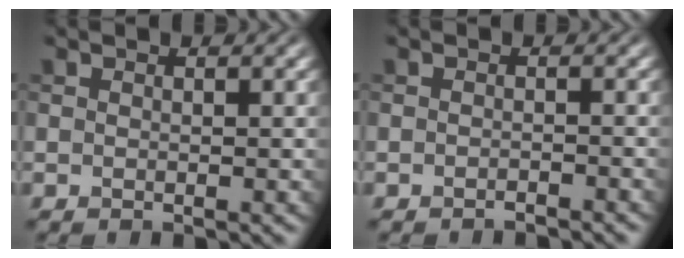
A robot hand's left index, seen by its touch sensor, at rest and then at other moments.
{"total": 1.0, "force": [-0.9, 0.1, 0.3], "torque": [-0.002, 0.002, -0.017]}